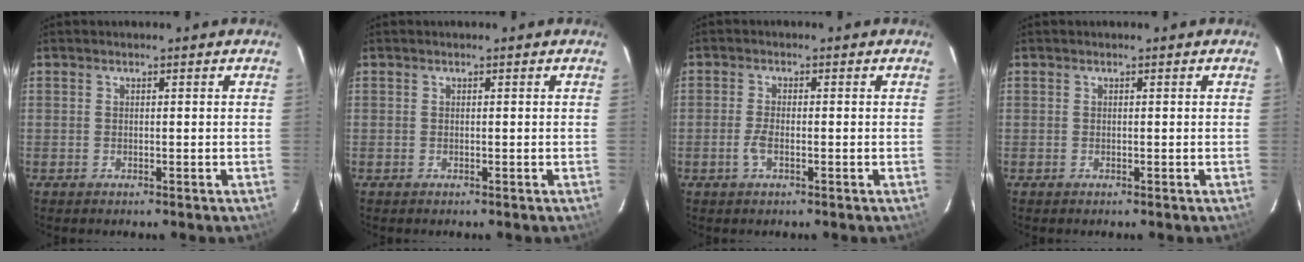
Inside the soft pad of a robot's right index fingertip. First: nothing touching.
{"total": 0.0}
{"total": 2.7, "force": [-0.9, 1.0, 2.3], "torque": [-0.054, -0.001, -0.019]}
{"total": 0.0}